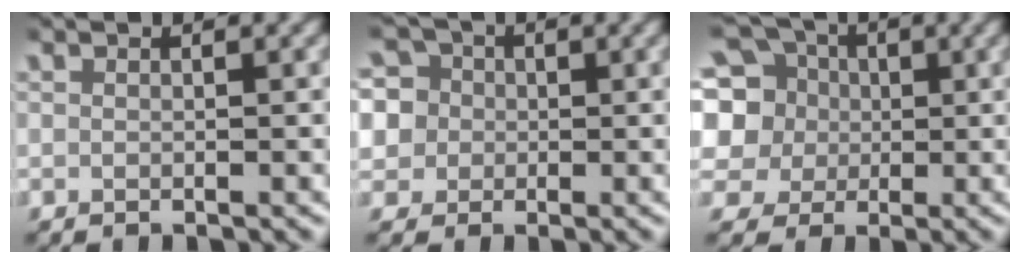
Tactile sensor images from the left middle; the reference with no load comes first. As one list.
[{"total": 9.6, "force": [0.7, 8.9, 3.4], "torque": [-0.099, -0.024, 0.009]}, {"total": 12.5, "force": [1.8, 11.3, 5.2], "torque": [-0.133, -0.025, 0.025]}]